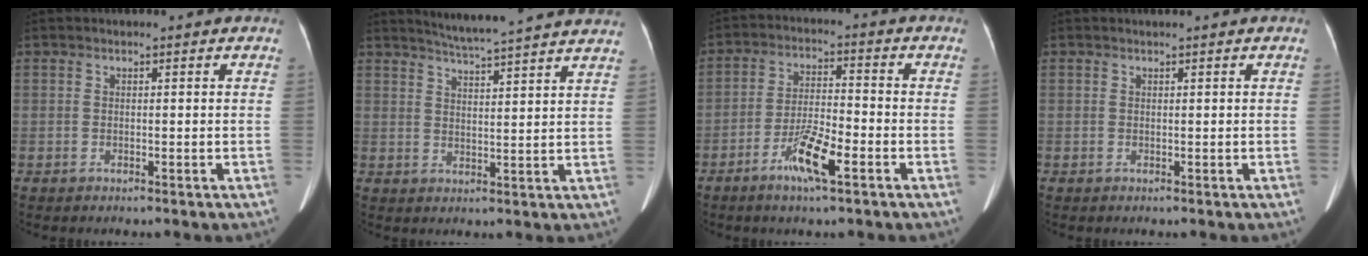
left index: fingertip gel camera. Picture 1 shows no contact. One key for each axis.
{"total": 15.6, "fx": 14.5, "fy": -0.6, "fz": 5.9, "tx": -0.102, "ty": -0.017, "tz": 0.184}
{"total": 7.3, "fx": -4.1, "fy": 0.9, "fz": 6.0, "tx": -0.119, "ty": -0.008, "tz": -0.073}
{"total": 0.0}